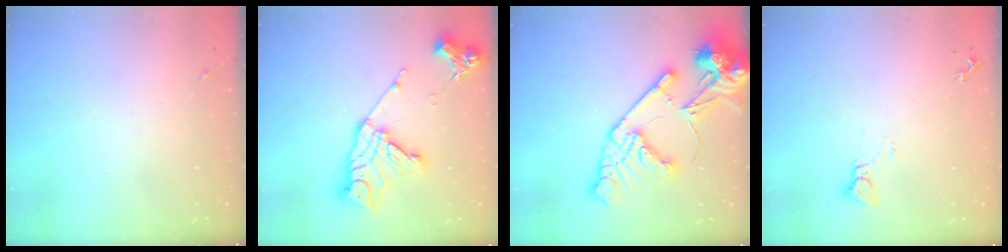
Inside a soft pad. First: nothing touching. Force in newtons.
{"total": 17.7, "press": 17.6, "slide": 1.3}
{"total": 20.6, "press": 20.5, "slide": 2.7}
{"total": 3.2, "press": 3.2, "slide": 0.2}